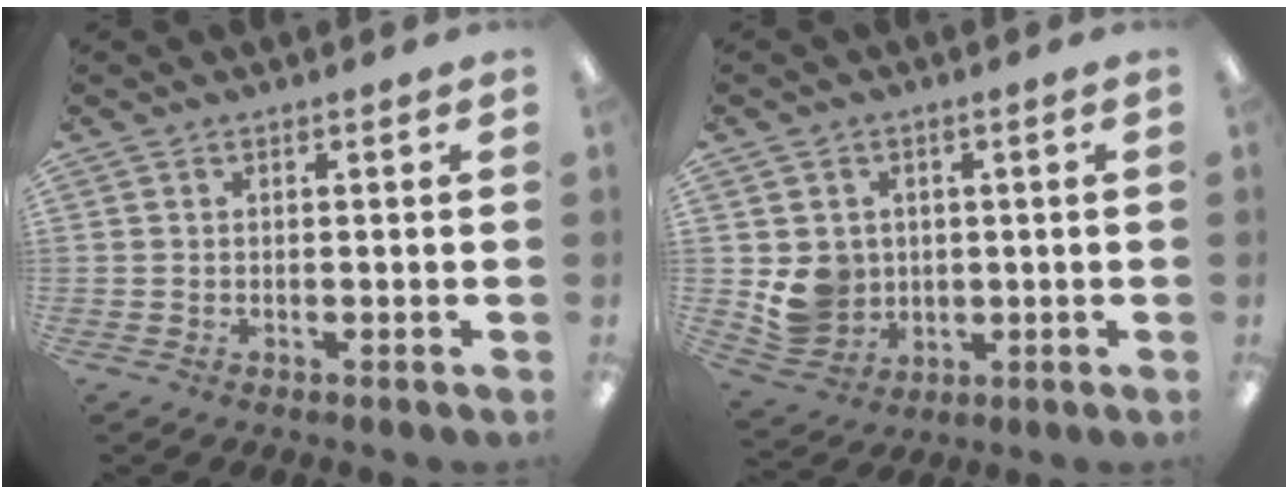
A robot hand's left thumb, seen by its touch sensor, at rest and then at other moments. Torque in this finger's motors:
{"motor_torque": [-0.07, 0.26, 0.17, -0.16, 0.02]}